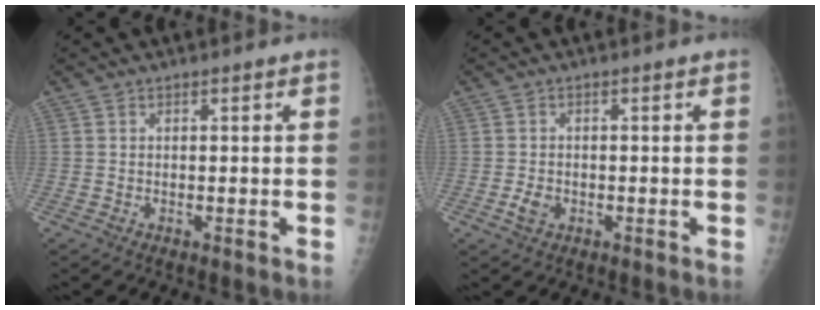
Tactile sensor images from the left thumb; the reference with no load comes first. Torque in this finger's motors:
{"motor_torque": [-0.06, 0.05, 0.12, 0.03, 0.00]}